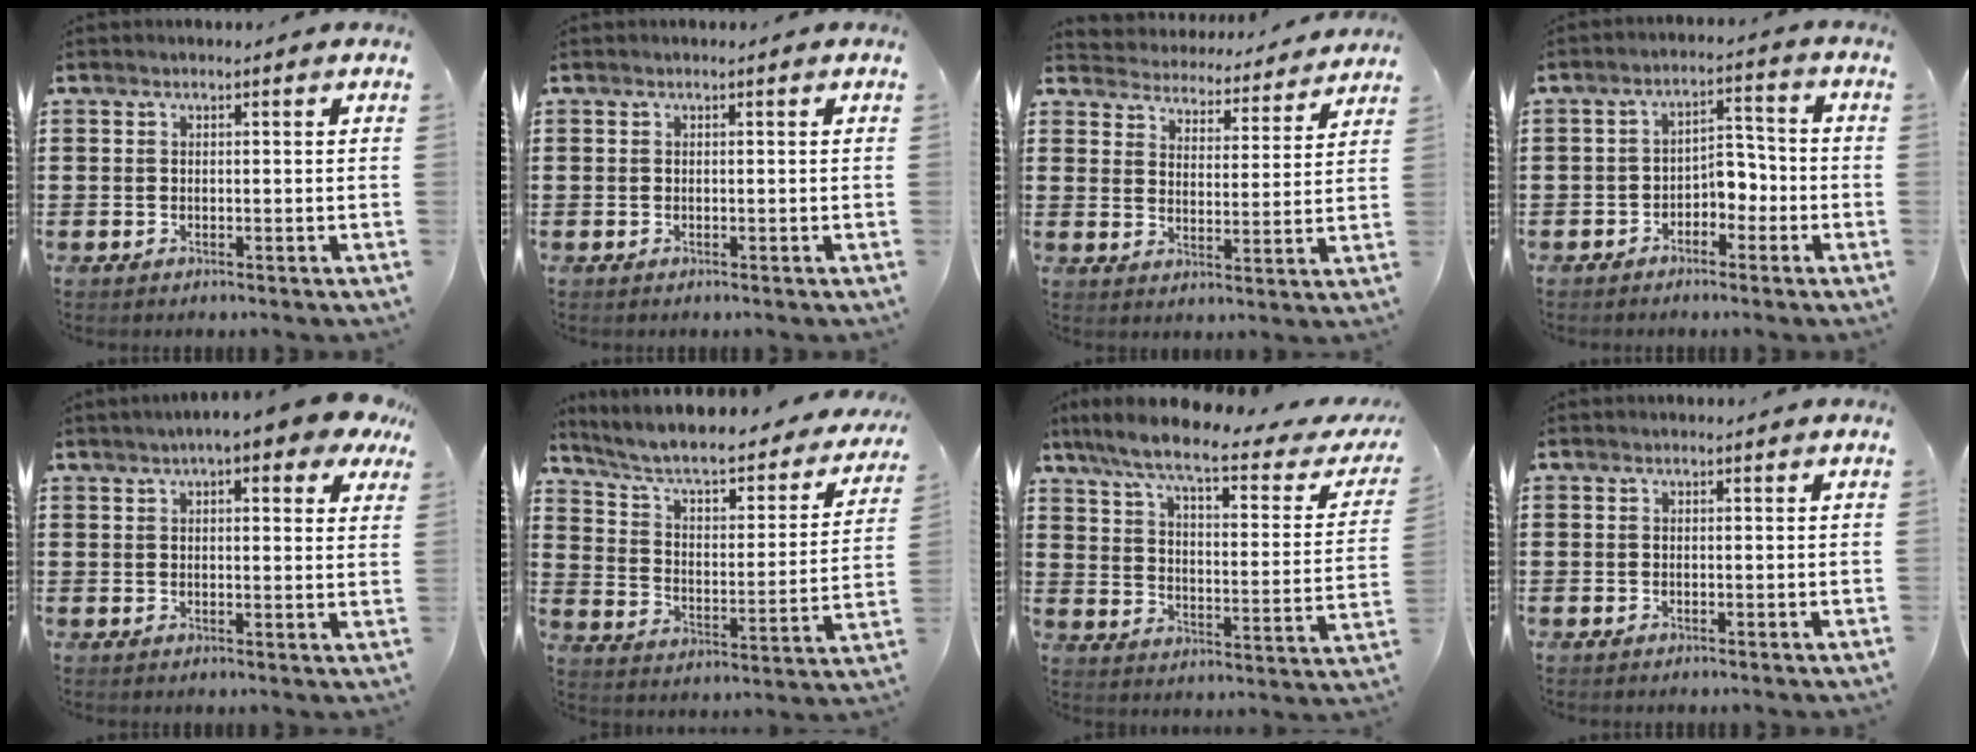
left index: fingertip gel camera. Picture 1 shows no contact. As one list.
[{"total": 0.0}, {"total": 4.3, "force": [4.2, 0.0, -0.8], "torque": [-0.012, -0.039, 0.068]}, {"total": 3.7, "force": [-2.5, 2.1, 1.7], "torque": [-0.037, 0.011, -0.051]}, {"total": 5.8, "force": [4.2, 0.7, 3.9], "torque": [-0.079, -0.003, 0.071]}, {"total": 6.0, "force": [5.0, 1.2, 3.1], "torque": [-0.084, -0.043, 0.080]}, {"total": 7.8, "force": [6.2, 0.4, 4.8], "torque": [-0.117, -0.037, 0.100]}, {"total": 0.0}]